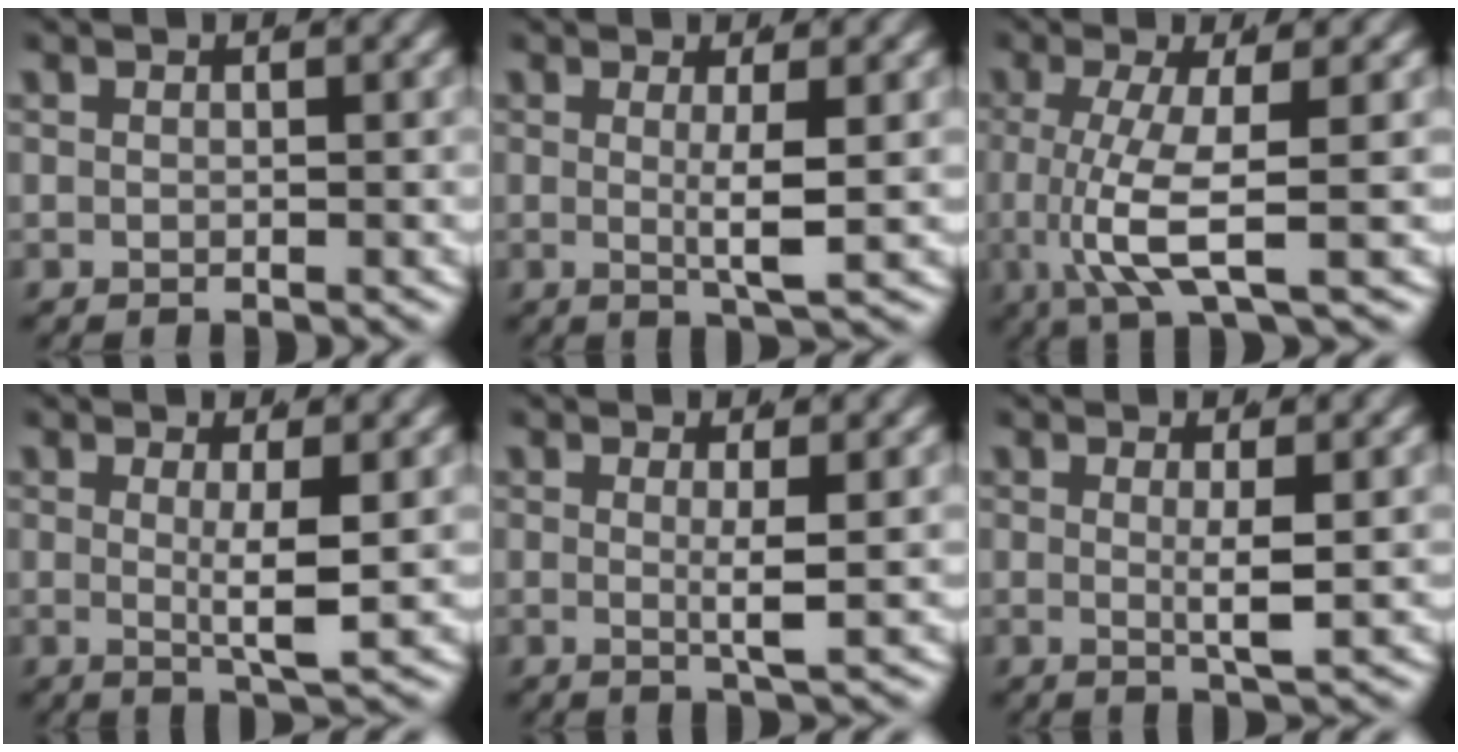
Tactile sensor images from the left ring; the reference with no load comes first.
{"total": 3.0, "force": [0.1, -0.1, 3.0], "torque": [-0.050, -0.013, 0.006]}
{"total": 5.8, "force": [-0.8, 1.3, 5.6], "torque": [-0.126, -0.020, 0.000]}
{"total": 3.2, "force": [0.3, 0.0, 3.2], "torque": [-0.055, -0.016, 0.011]}
{"total": 2.2, "force": [0.4, -0.3, 2.1], "torque": [-0.039, -0.013, 0.010]}
{"total": 2.3, "force": [0.3, -0.2, 2.3], "torque": [-0.040, -0.013, 0.011]}